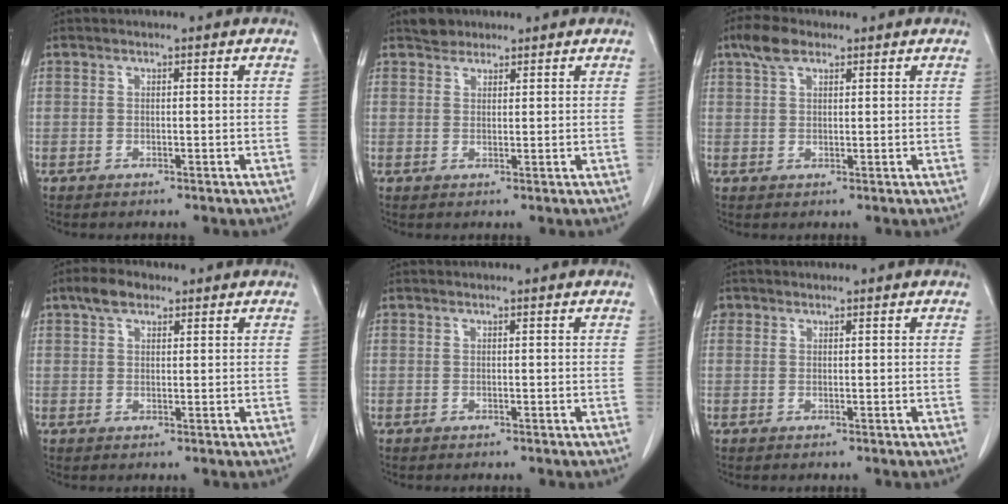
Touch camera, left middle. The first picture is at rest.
{"total": 2.2, "force": [1.9, 1.1, 0.3], "torque": [-0.007, 0.004, 0.031]}
{"total": 4.0, "force": [2.6, 1.8, 2.4], "torque": [-0.056, 0.015, 0.053]}
{"total": 4.0, "force": [2.6, 1.5, 2.6], "torque": [-0.059, 0.013, 0.051]}
{"total": 0.0}
{"total": 1.2, "force": [0.8, 0.9, 0.1], "torque": [0.005, 0.008, 0.014]}